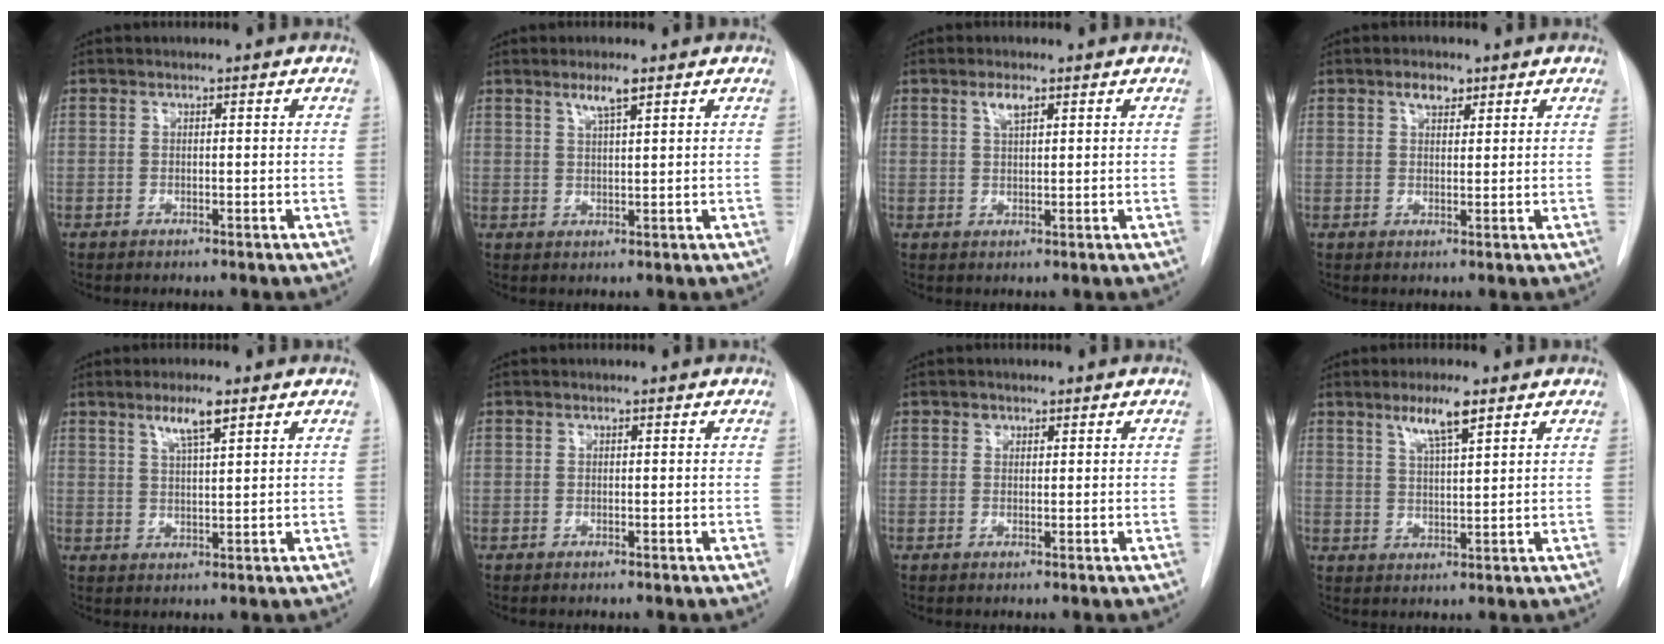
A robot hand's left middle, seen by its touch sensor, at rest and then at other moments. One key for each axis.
{"total": 3.2, "fx": 2.1, "fy": 0.1, "fz": 2.4, "tx": -0.049, "ty": 0.000, "tz": 0.038}
{"total": 2.4, "fx": 1.4, "fy": 0.7, "fz": 1.8, "tx": -0.037, "ty": 0.002, "tz": 0.026}
{"total": 2.6, "fx": 1.7, "fy": 1.3, "fz": 1.5, "tx": -0.028, "ty": 0.003, "tz": 0.028}
{"total": 4.5, "fx": 2.8, "fy": 0.3, "fz": 3.6, "tx": -0.067, "ty": 0.000, "tz": 0.050}
{"total": 0.0}
{"total": 0.9, "fx": 0.5, "fy": 0.7, "fz": 0.2, "tx": 0.001, "ty": -0.002, "tz": 0.006}
{"total": 5.5, "fx": 3.5, "fy": 0.4, "fz": 4.3, "tx": -0.079, "ty": 0.000, "tz": 0.063}